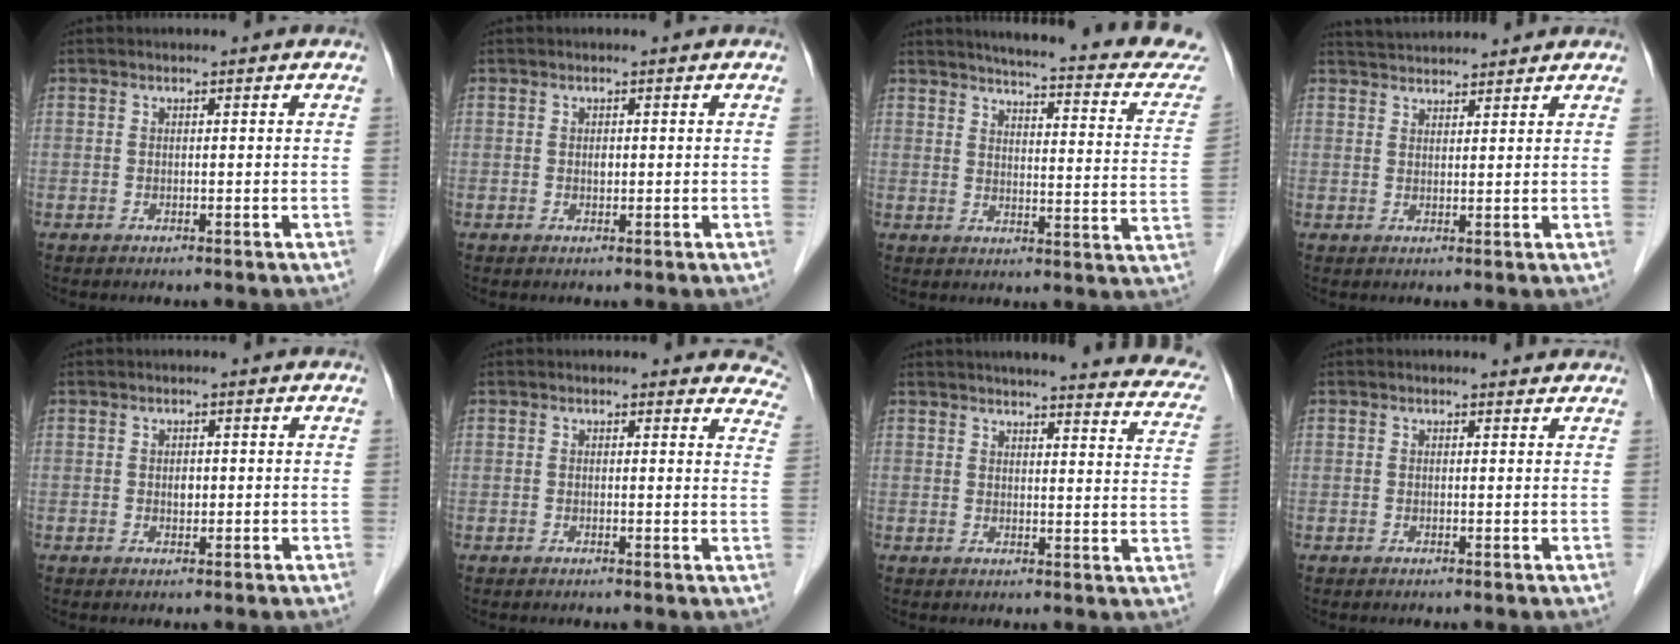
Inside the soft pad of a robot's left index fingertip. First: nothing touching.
{"total": 0.7, "force": [0.1, 0.5, 0.5], "torque": [-0.009, 0.001, 0.000]}
{"total": 20.6, "force": [18.8, 1.5, 8.1], "torque": [-0.100, -0.063, 0.208]}
{"total": 7.0, "force": [6.7, 0.9, 1.7], "torque": [-0.033, 0.038, 0.103]}
{"total": 1.2, "force": [0.1, 0.8, 0.8], "torque": [-0.014, 0.001, 0.002]}
{"total": 7.3, "force": [6.9, 2.5, 0.7], "torque": [0.039, -0.021, 0.031]}
{"total": 21.4, "force": [19.3, 2.9, 8.9], "torque": [-0.100, -0.038, 0.206]}
{"total": 1.6, "force": [1.5, 0.4, 0.1], "torque": [-0.011, 0.001, 0.011]}